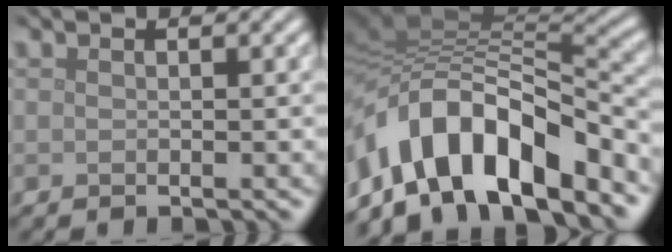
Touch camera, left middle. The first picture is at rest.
{"total": 11.9, "force": [-5.6, 5.7, 8.9], "torque": [-0.139, 0.014, -0.103]}